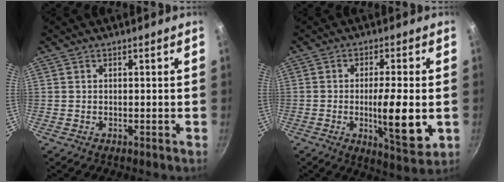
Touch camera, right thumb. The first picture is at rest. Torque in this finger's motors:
{"motor_torque": [3.19, 1.82, 1.63, -1.13, 0.83]}